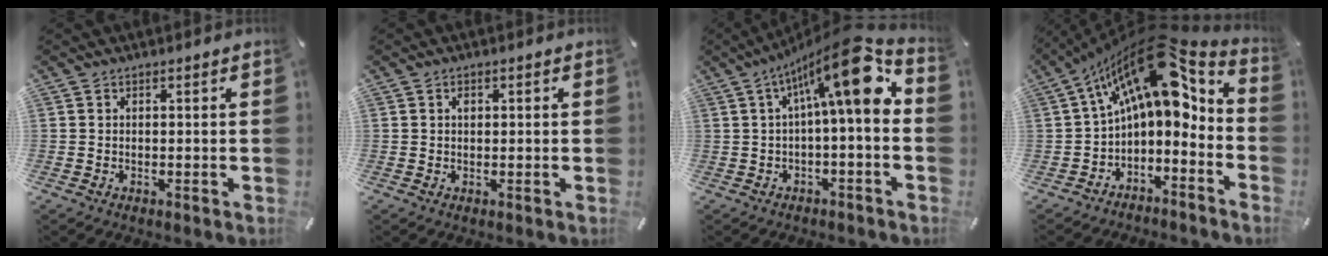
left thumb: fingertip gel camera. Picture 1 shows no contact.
{"total": 1.1, "force": [0.3, 0.8, 0.8], "torque": [-0.008, 0.000, 0.003]}
{"total": 16.6, "force": [4.9, 4.3, 15.2], "torque": [-0.224, -0.039, 0.072]}
{"total": 17.9, "force": [7.5, 8.8, 13.7], "torque": [-0.233, -0.054, 0.124]}